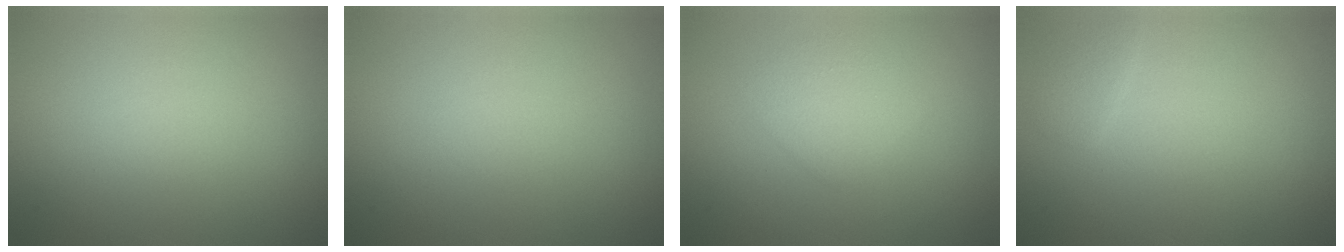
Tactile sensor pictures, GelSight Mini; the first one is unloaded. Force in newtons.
{"total": 0.0}
{"total": 1.9, "press": 1.9, "slide": 0.1}
{"total": 1.1, "press": 1.1, "slide": 0.1}